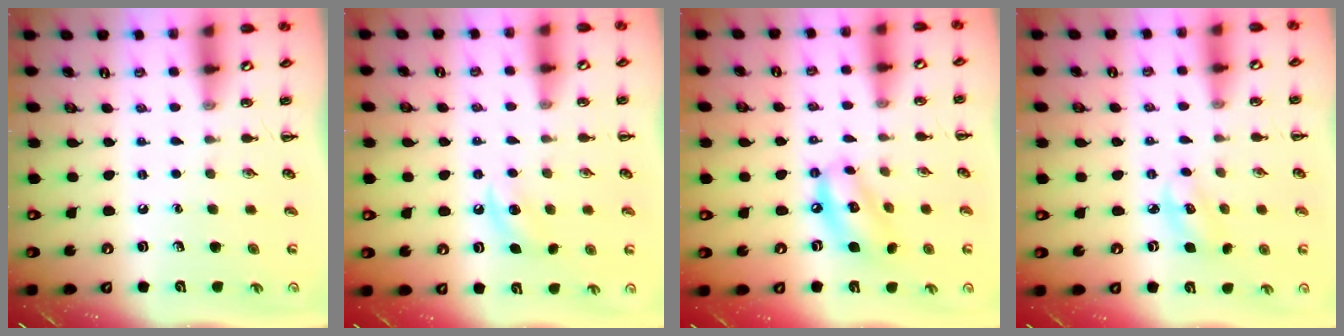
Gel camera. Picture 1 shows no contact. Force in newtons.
{"total": 6.4, "press": 6.2, "slide": 1.8}
{"total": 9.5, "press": 9.3, "slide": 2.1}
{"total": 3.8, "press": 3.7, "slide": 0.9}